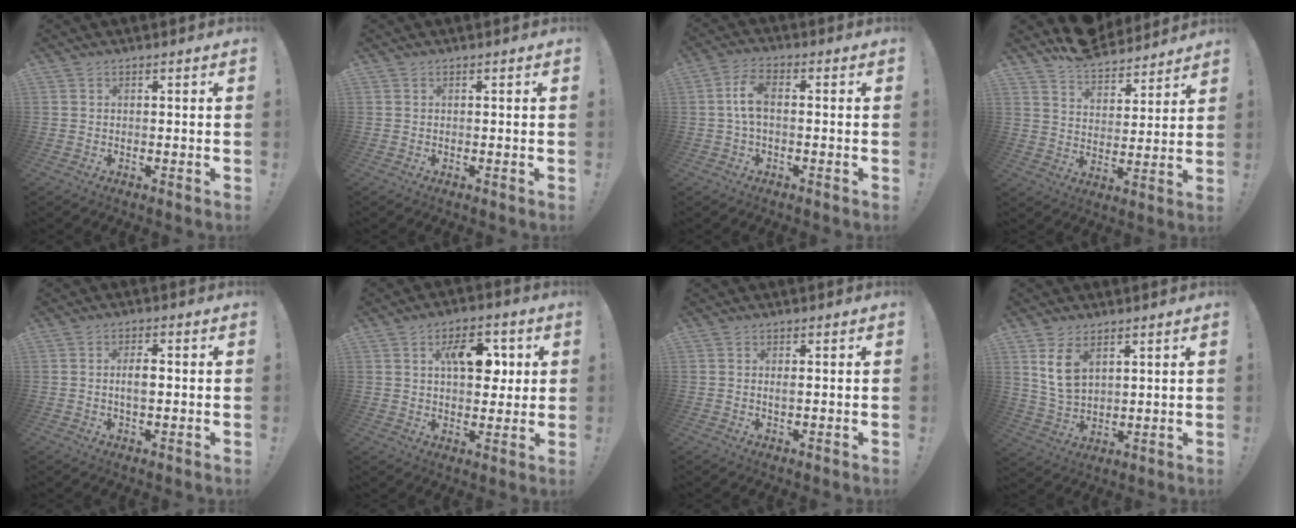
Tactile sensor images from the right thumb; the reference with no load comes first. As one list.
[{"total": 0.0}, {"total": 6.7, "force": [0.3, 3.1, 5.9], "torque": [-0.118, -0.001, 0.004]}, {"total": 9.5, "force": [8.5, 4.0, 1.4], "torque": [-0.036, -0.073, 0.163]}, {"total": 4.0, "force": [-0.1, 1.8, 3.6], "torque": [-0.059, 0.001, -0.009]}, {"total": 12.3, "force": [3.9, 7.1, 9.2], "torque": [-0.120, 0.003, 0.065]}, {"total": 0.9, "force": [0.2, 0.1, 0.9], "torque": [-0.010, -0.003, 0.002]}, {"total": 8.6, "force": [4.5, 5.1, 5.2], "torque": [-0.087, -0.020, 0.086]}]